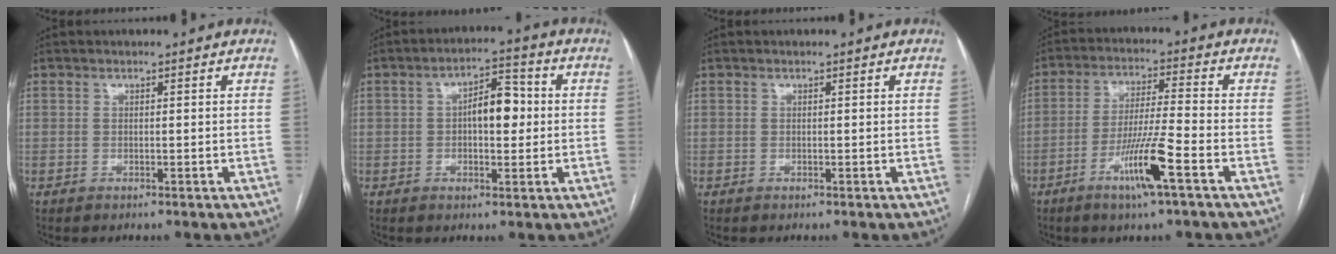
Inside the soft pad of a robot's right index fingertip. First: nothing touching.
{"total": 6.2, "force": [0.1, 2.5, 5.7], "torque": [-0.090, 0.021, -0.002]}
{"total": 0.0}
{"total": 9.4, "force": [-4.8, -0.7, 8.1], "torque": [-0.156, -0.009, -0.089]}